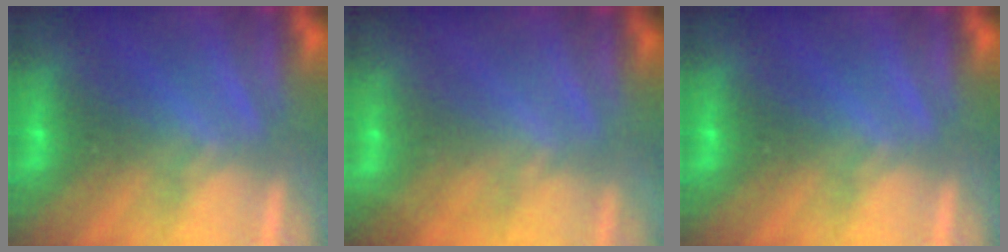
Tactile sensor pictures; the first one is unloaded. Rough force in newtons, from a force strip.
{"total": 1.8}
{"total": 0.0}